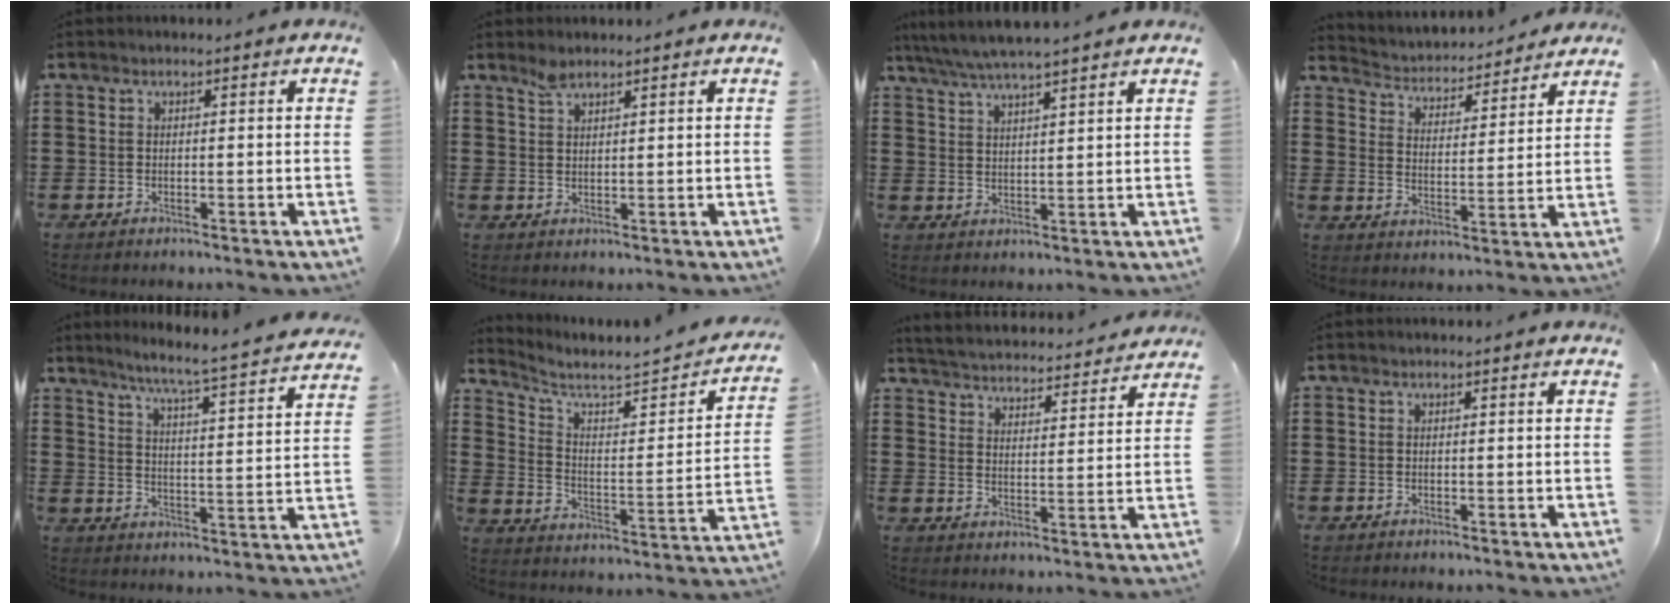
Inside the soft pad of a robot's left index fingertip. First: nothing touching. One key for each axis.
{"total": 2.0, "fx": 1.7, "fy": 0.4, "fz": 0.9, "tx": -0.023, "ty": 0.000, "tz": 0.032}
{"total": 4.5, "fx": 4.0, "fy": -0.2, "fz": 2.0, "tx": -0.050, "ty": -0.014, "tz": 0.071}
{"total": 3.4, "fx": 3.3, "fy": 0.5, "fz": -0.3, "tx": -0.018, "ty": -0.029, "tz": 0.051}
{"total": 6.0, "fx": 5.3, "fy": -1.3, "fz": 2.5, "tx": -0.070, "ty": -0.048, "tz": 0.082}
{"total": 4.3, "fx": 3.4, "fy": 0.9, "fz": 2.4, "tx": -0.071, "ty": -0.030, "tz": 0.047}
{"total": 4.0, "fx": 4.0, "fy": -0.1, "fz": -0.2, "tx": -0.019, "ty": -0.034, "tz": 0.065}
{"total": 0.0}